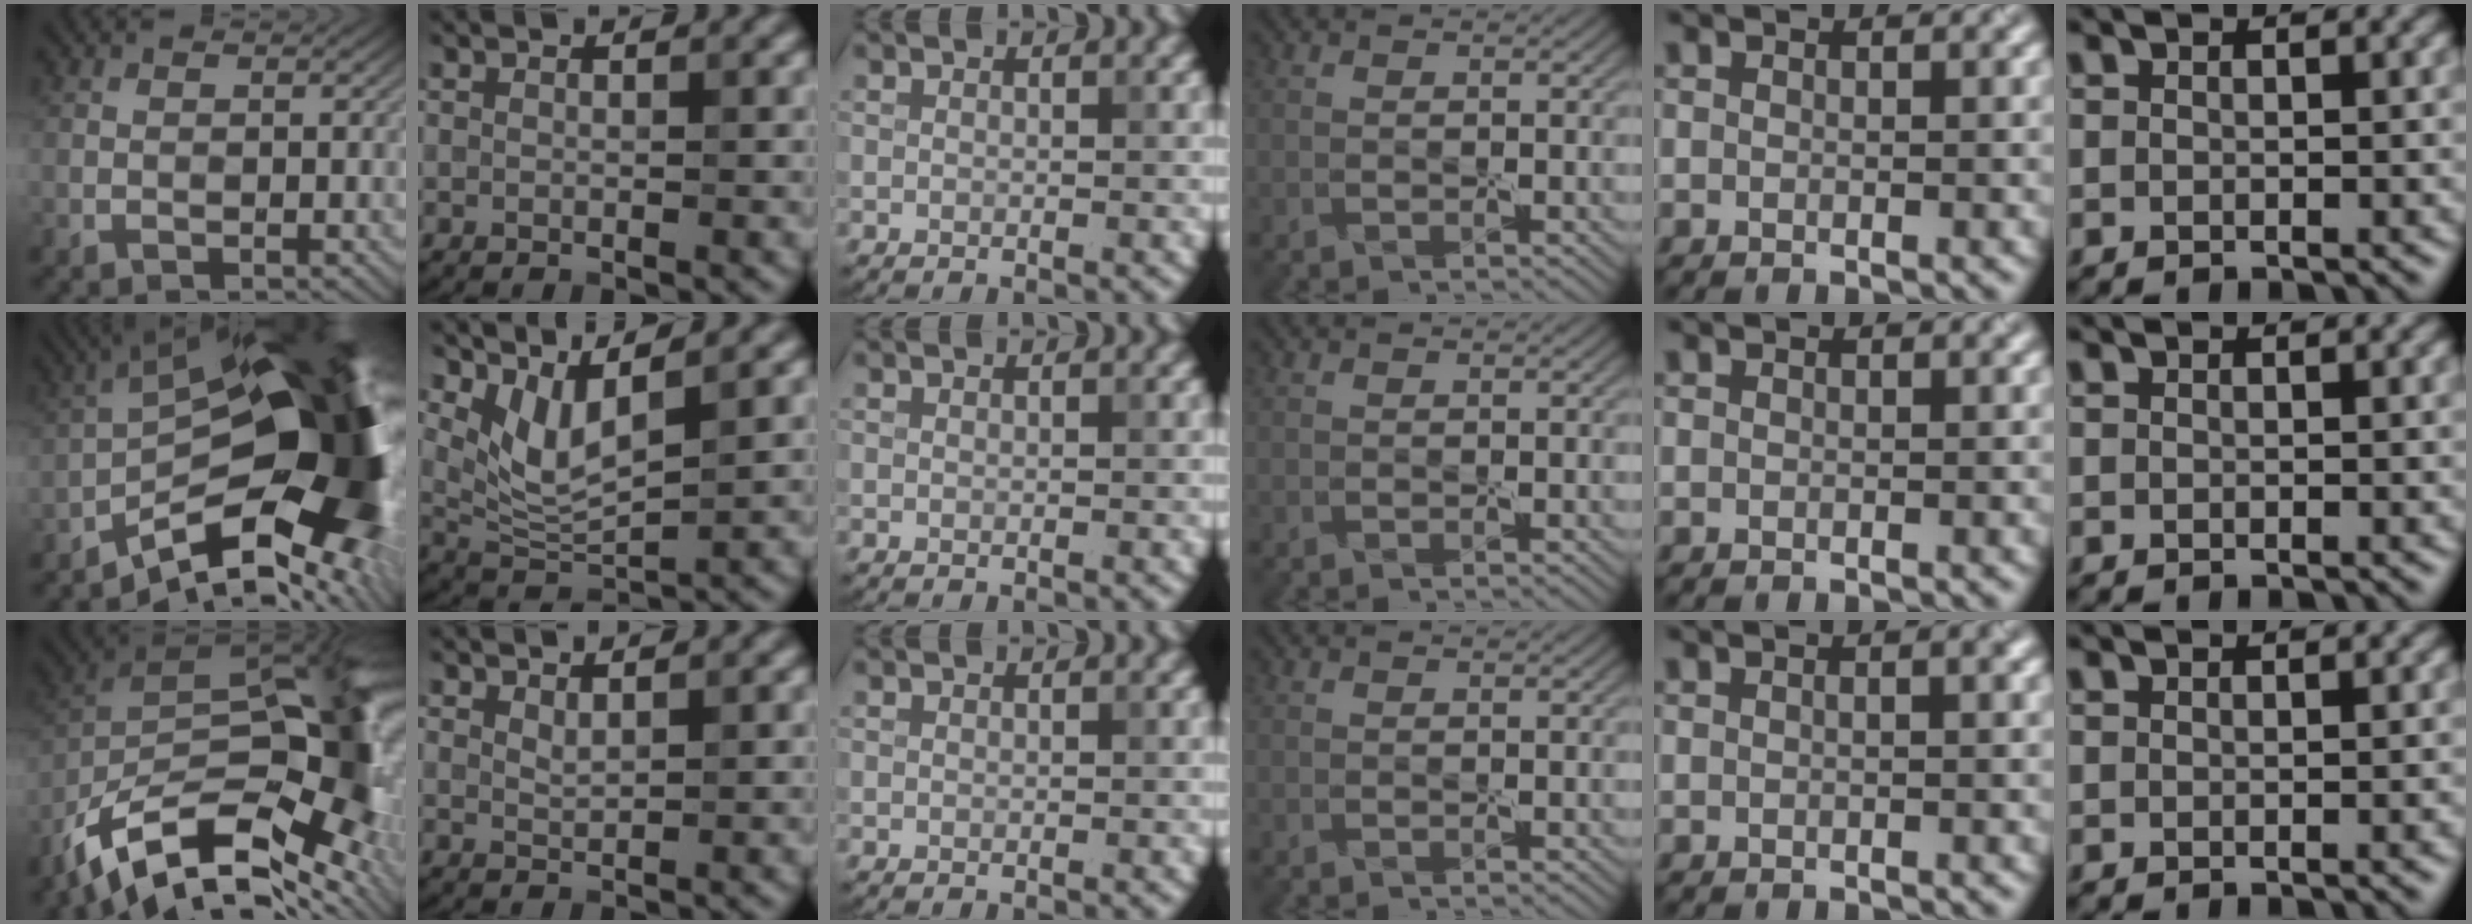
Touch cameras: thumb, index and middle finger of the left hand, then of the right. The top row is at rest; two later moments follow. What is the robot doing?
{"motion": "wrap", "object": "adhesive wrap"}